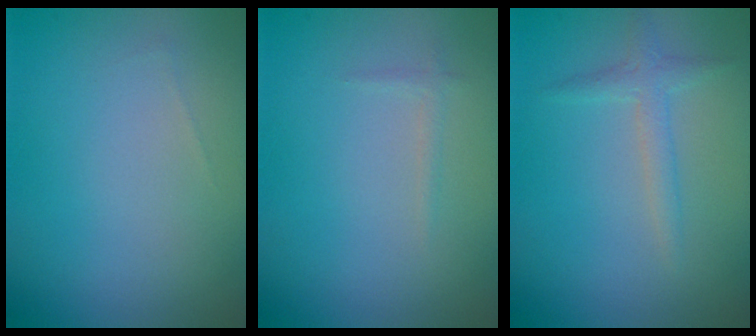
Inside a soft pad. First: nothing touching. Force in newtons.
{"total": 0.5, "press": 0.5, "slide": 0.1}
{"total": 1.7, "press": 1.7, "slide": 0.1}